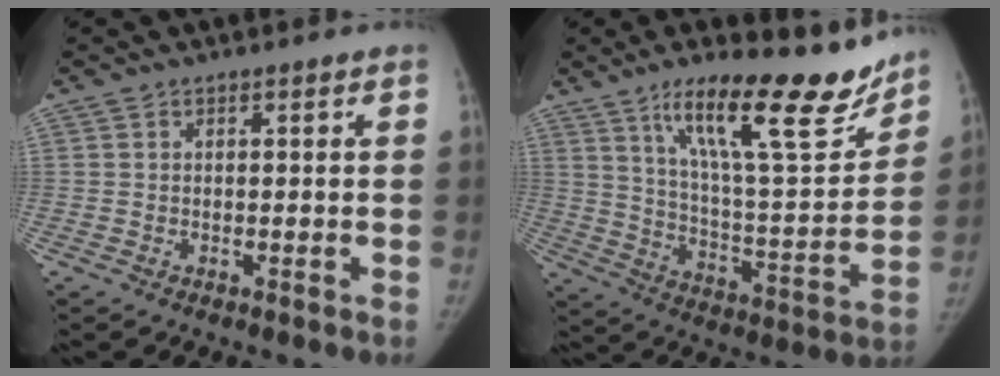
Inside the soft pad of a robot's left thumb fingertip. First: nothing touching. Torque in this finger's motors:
{"motor_torque": [1.06, -0.17, 1.72, -1.05, 0.36]}